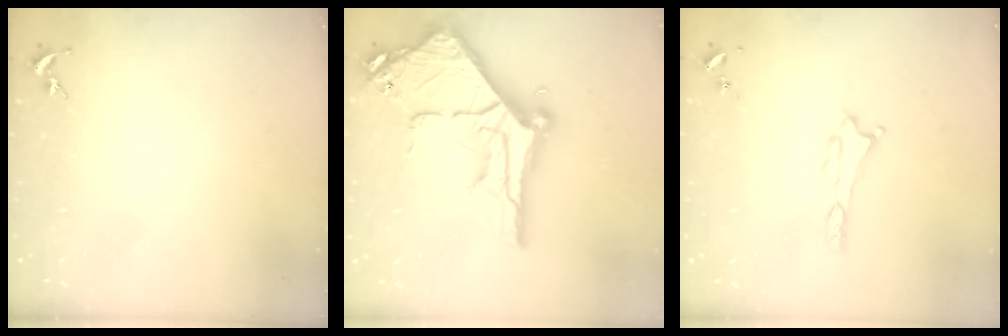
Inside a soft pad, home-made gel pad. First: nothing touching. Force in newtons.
{"total": 14.0, "press": 13.9, "slide": 1.4}
{"total": 0.7, "press": 0.7, "slide": 0.2}